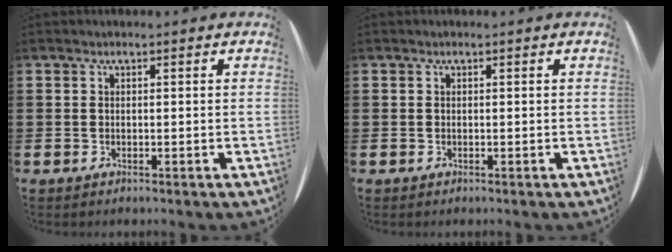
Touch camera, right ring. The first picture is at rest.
{"total": 0.0}